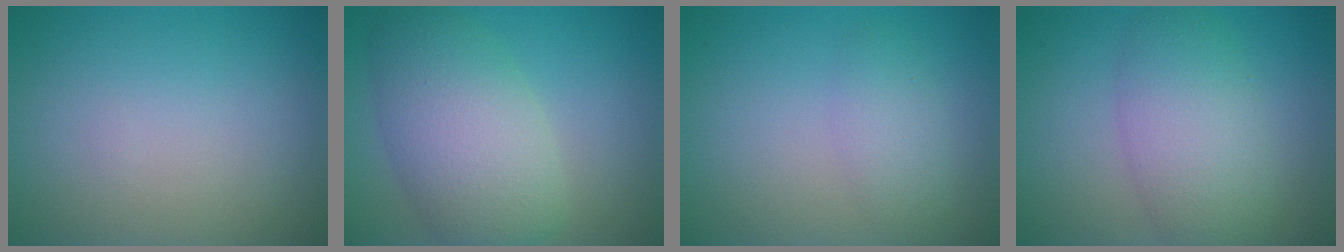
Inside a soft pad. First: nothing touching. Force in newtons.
{"total": 7.5, "press": 7.5, "slide": 0.4}
{"total": 2.2, "press": 2.2, "slide": 0.1}
{"total": 5.6, "press": 5.6, "slide": 0.3}